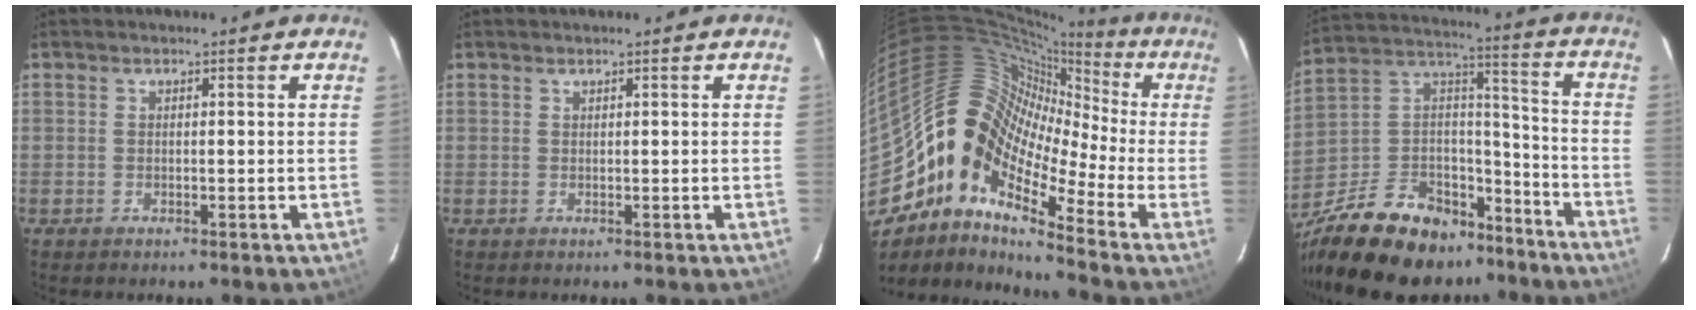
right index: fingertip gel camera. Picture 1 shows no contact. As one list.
[{"total": 0.0}, {"total": 15.5, "force": [-6.1, 9.1, 11.0], "torque": [-0.170, 0.006, -0.141]}, {"total": 28.3, "force": [-20.4, 14.3, 13.3], "torque": [-0.292, 0.050, -0.307]}]